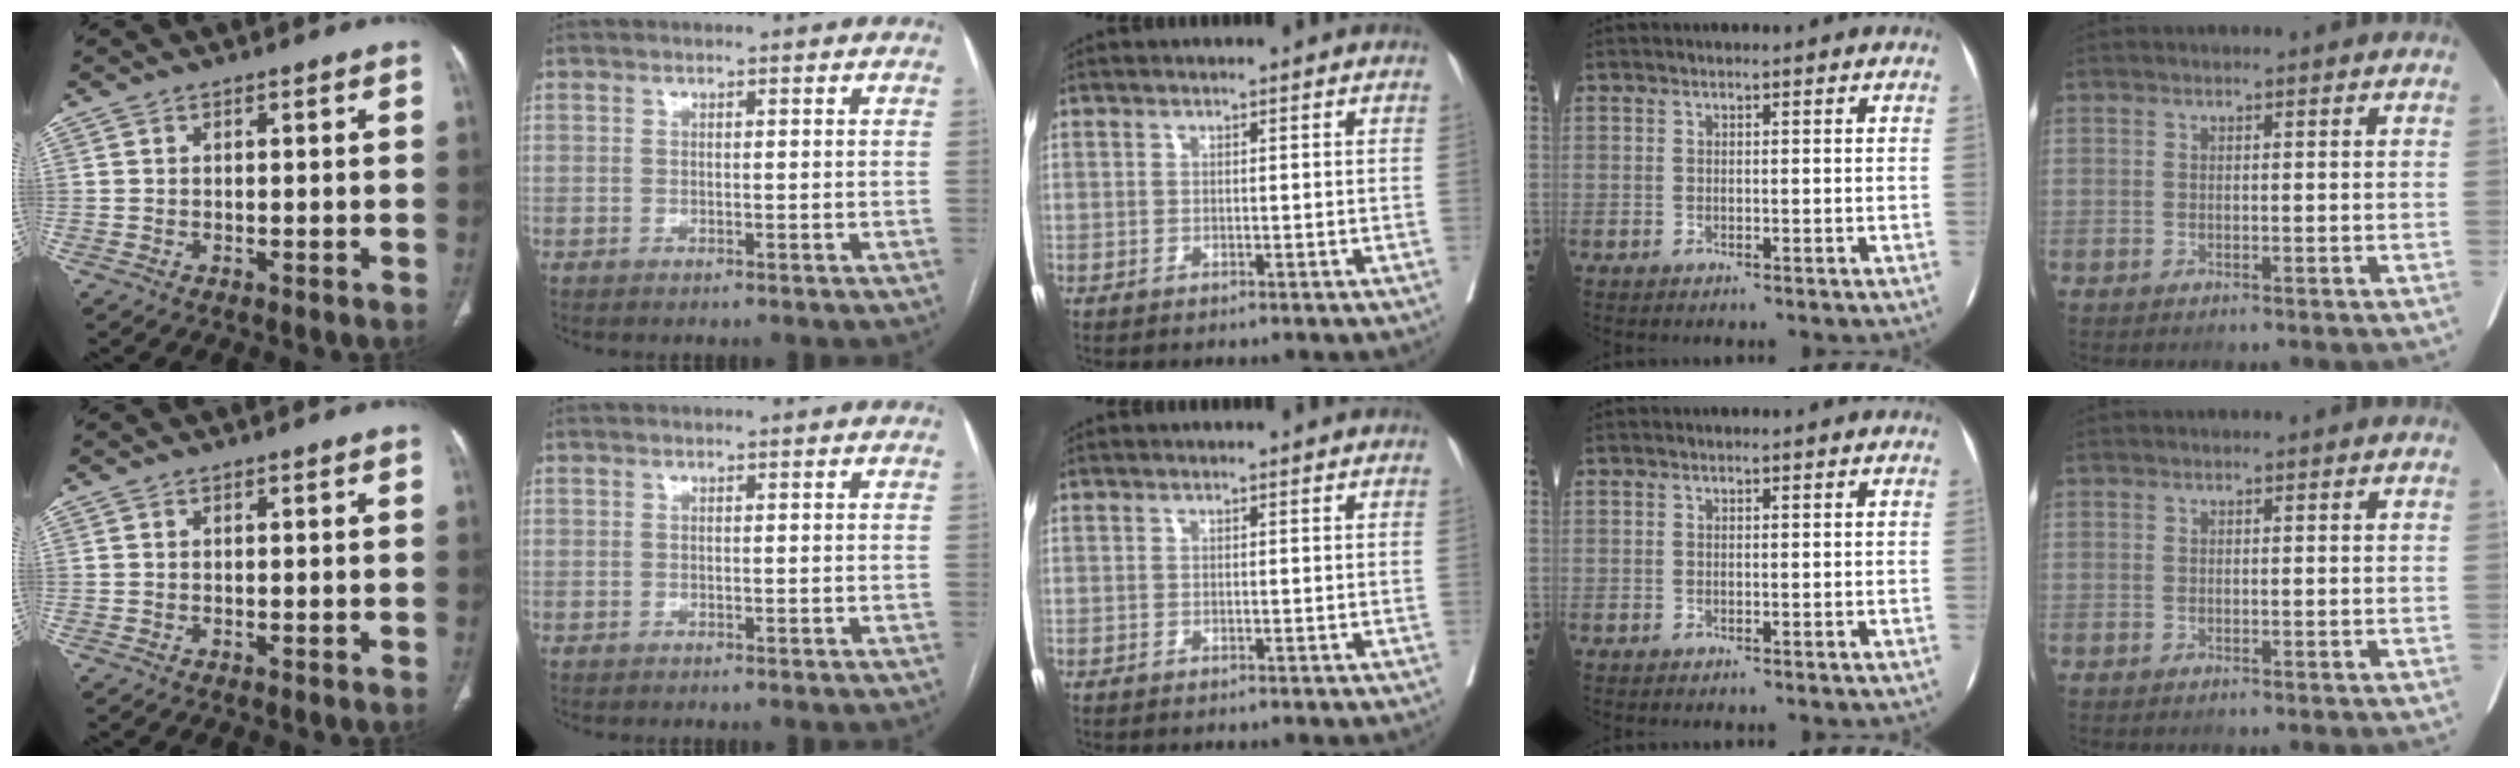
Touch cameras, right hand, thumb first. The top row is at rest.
{}